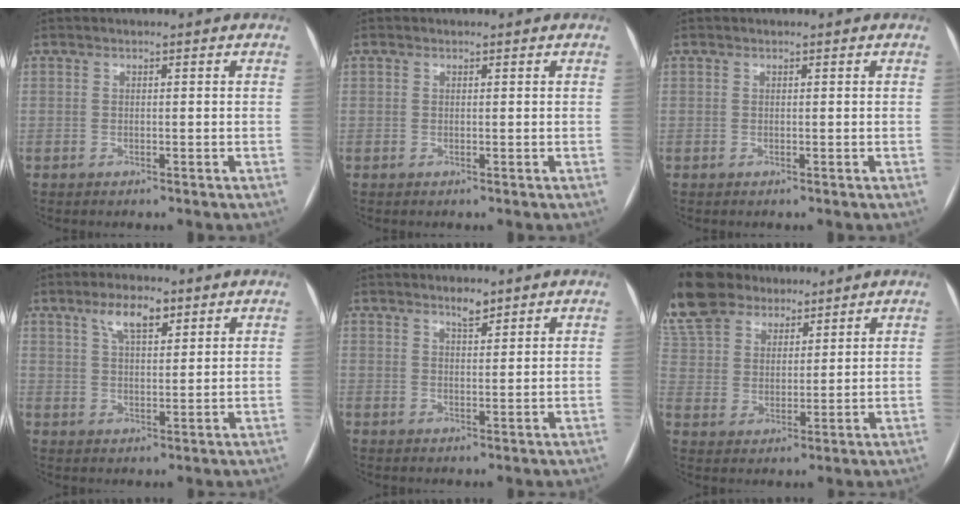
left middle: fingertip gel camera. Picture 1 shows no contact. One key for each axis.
{"total": 1.0, "fx": -0.2, "fy": -0.6, "fz": -0.8, "tx": 0.017, "ty": 0.001, "tz": -0.003}
{"total": 1.2, "fx": -0.3, "fy": -0.8, "fz": -0.9, "tx": 0.017, "ty": 0.001, "tz": -0.003}
{"total": 5.6, "fx": 3.4, "fy": 1.8, "fz": 4.0, "tx": -0.078, "ty": 0.008, "tz": 0.061}
{"total": 2.2, "fx": 1.9, "fy": 0.7, "fz": 0.9, "tx": -0.017, "ty": -0.003, "tz": 0.032}
{"total": 15.3, "fx": 12.5, "fy": 7.3, "fz": 5.0, "tx": -0.127, "ty": 0.040, "tz": 0.237}